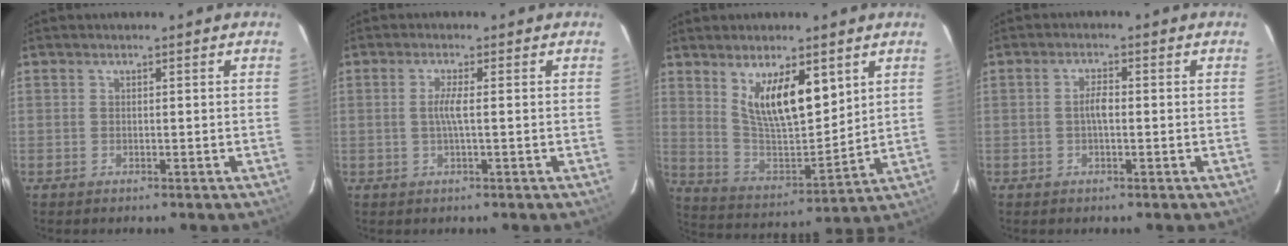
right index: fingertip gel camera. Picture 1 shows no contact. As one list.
[{"total": 2.5, "force": [-0.2, -0.3, 2.5], "torque": [-0.048, 0.000, -0.005]}, {"total": 13.6, "force": [6.6, 4.9, 10.9], "torque": [-0.189, -0.008, 0.137]}, {"total": 2.4, "force": [-0.3, 0.7, 2.3], "torque": [-0.045, 0.005, -0.005]}]